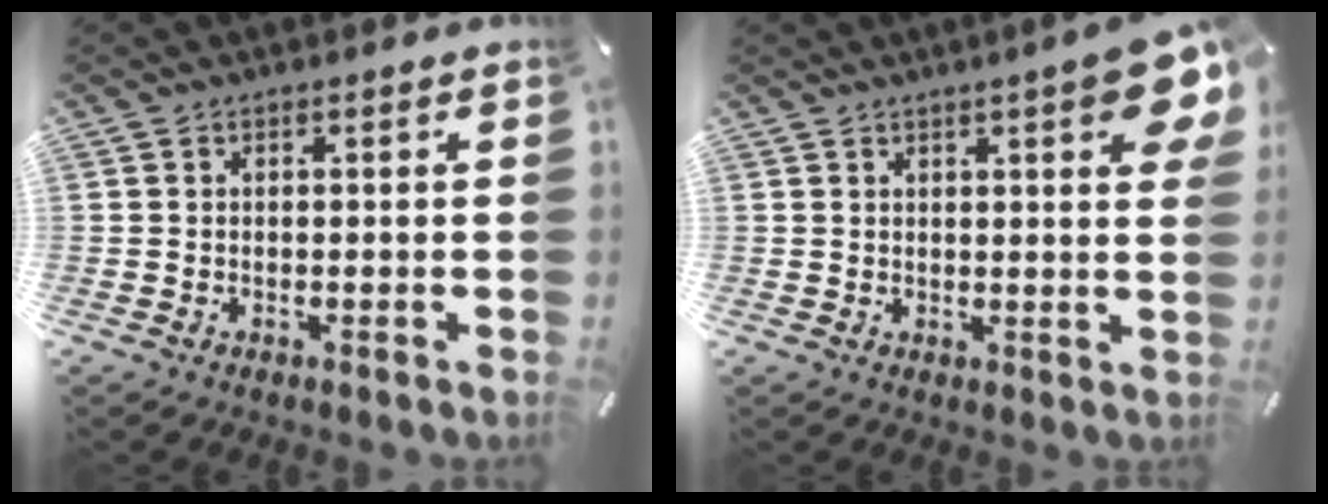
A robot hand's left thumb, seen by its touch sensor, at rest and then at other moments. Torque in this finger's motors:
{"motor_torque": [2.50, 2.51, 1.44, -1.32, 0.12]}